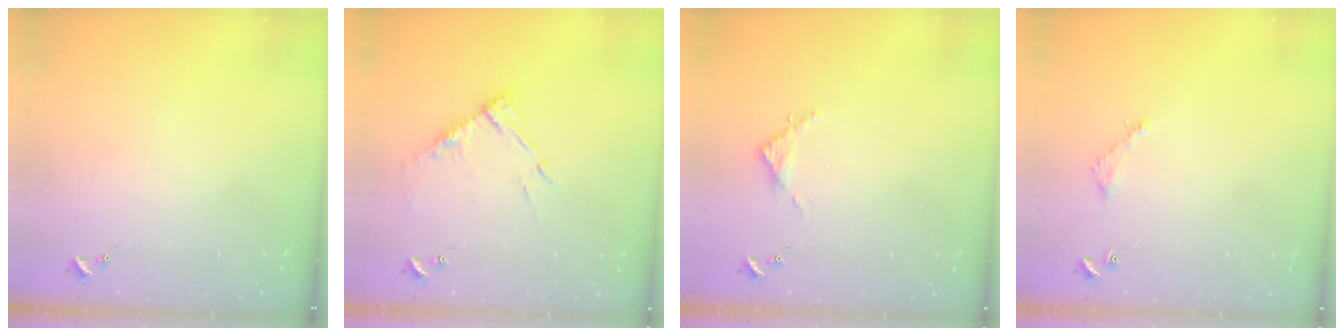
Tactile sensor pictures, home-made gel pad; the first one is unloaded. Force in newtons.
{"total": 9.1, "press": 9.1, "slide": 0.7}
{"total": 3.3, "press": 3.2, "slide": 0.3}
{"total": 3.0, "press": 3.0, "slide": 0.4}